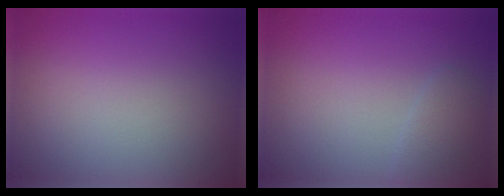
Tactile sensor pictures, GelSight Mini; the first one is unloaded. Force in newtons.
{"total": 1.6, "press": 1.6, "slide": 0.1}